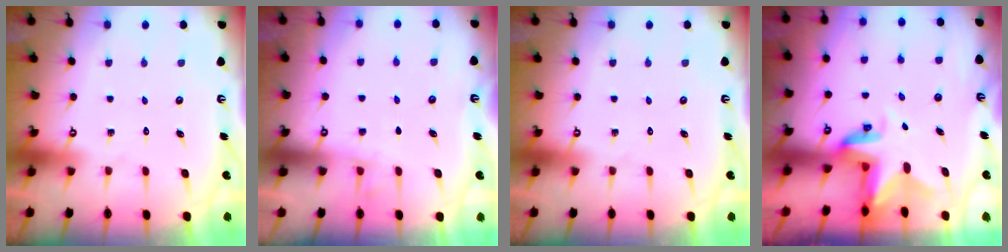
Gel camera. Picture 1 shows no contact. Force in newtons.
{"total": 2.6, "press": 2.5, "slide": 0.4}
{"total": 0.0}
{"total": 4.3, "press": 4.3, "slide": 0.2}